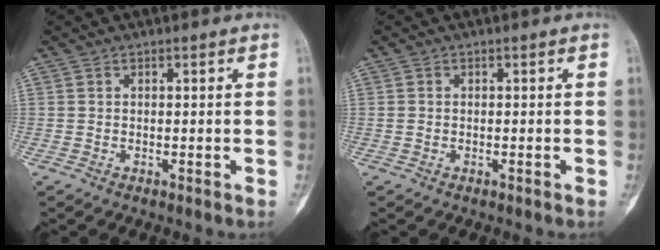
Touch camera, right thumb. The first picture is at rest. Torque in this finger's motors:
{"motor_torque": [-0.31, 0.18, -0.29, 0.06, 0.02]}